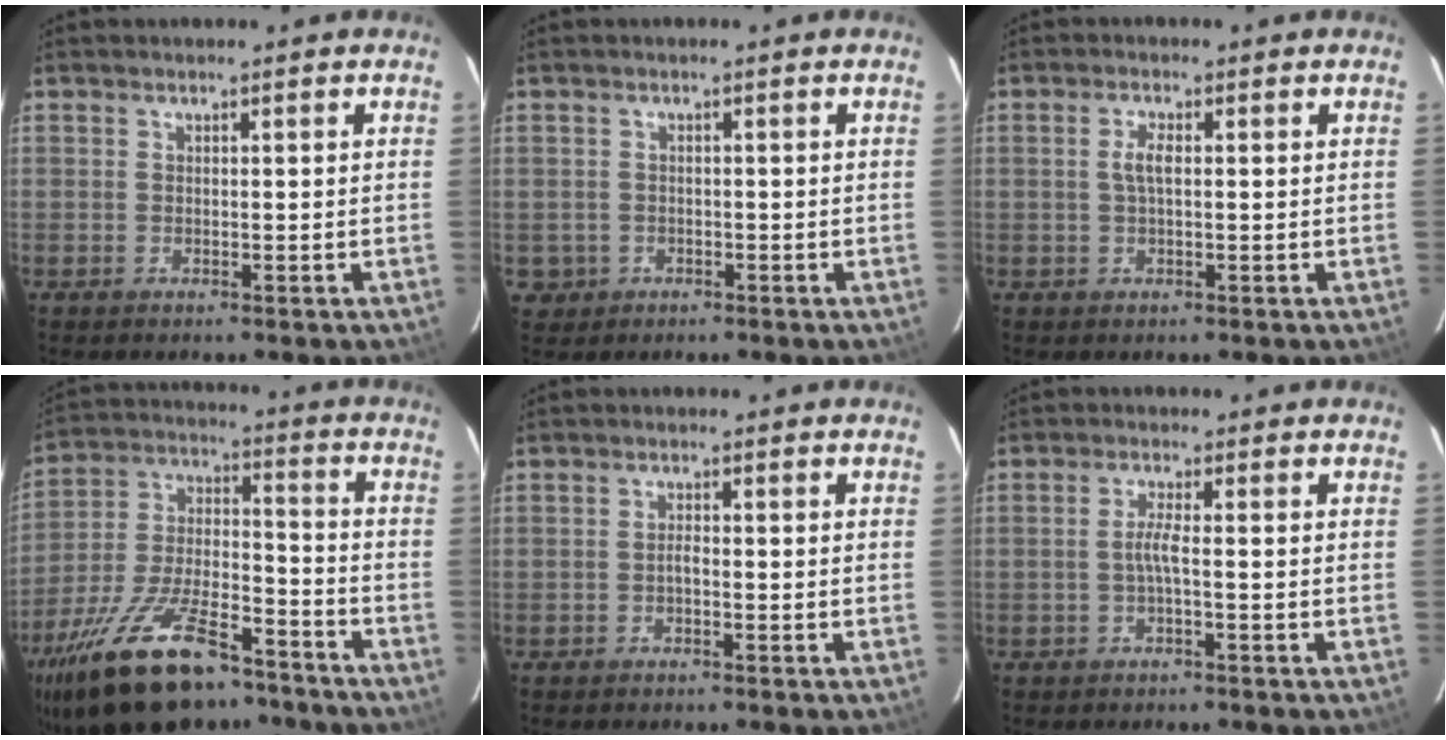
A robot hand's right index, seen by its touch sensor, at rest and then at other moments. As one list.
[{"total": 3.4, "force": [-0.9, 3.2, 0.5], "torque": [-0.019, 0.006, -0.006]}, {"total": 2.6, "force": [0.2, 0.9, 2.5], "torque": [-0.052, 0.004, 0.005]}, {"total": 25.2, "force": [-17.3, 10.0, 15.2], "torque": [-0.305, -0.013, -0.282]}, {"total": 1.1, "force": [-0.6, 0.3, 0.9], "torque": [-0.017, 0.006, -0.012]}, {"total": 2.3, "force": [-0.7, -0.3, 2.2], "torque": [-0.045, 0.001, -0.015]}]